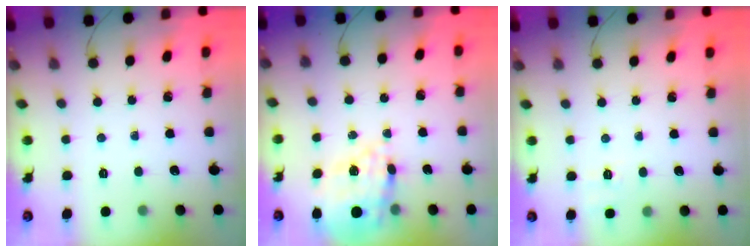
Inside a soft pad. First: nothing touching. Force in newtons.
{"total": 17.7, "press": 17.3, "slide": 3.8}
{"total": 7.0, "press": 6.6, "slide": 2.2}